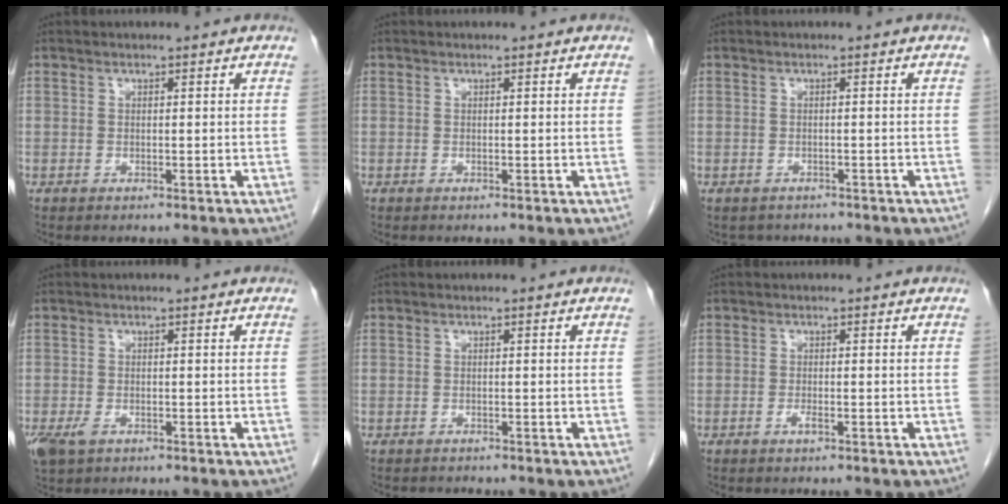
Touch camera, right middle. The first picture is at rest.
{"total": 0.0}
{"total": 2.3, "force": [-2.0, 1.2, 0.0], "torque": [-0.005, 0.001, -0.029]}
{"total": 3.7, "force": [-1.9, 2.0, 2.4], "torque": [-0.056, -0.009, -0.030]}
{"total": 0.7, "force": [-0.6, 0.2, -0.1], "torque": [-0.007, -0.002, -0.012]}
{"total": 1.0, "force": [-0.6, 0.2, 0.8], "torque": [-0.018, 0.000, -0.010]}